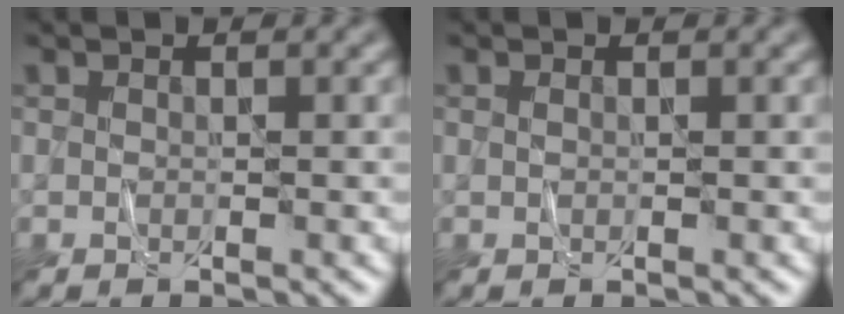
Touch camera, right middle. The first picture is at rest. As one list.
[{"total": 0.0}]